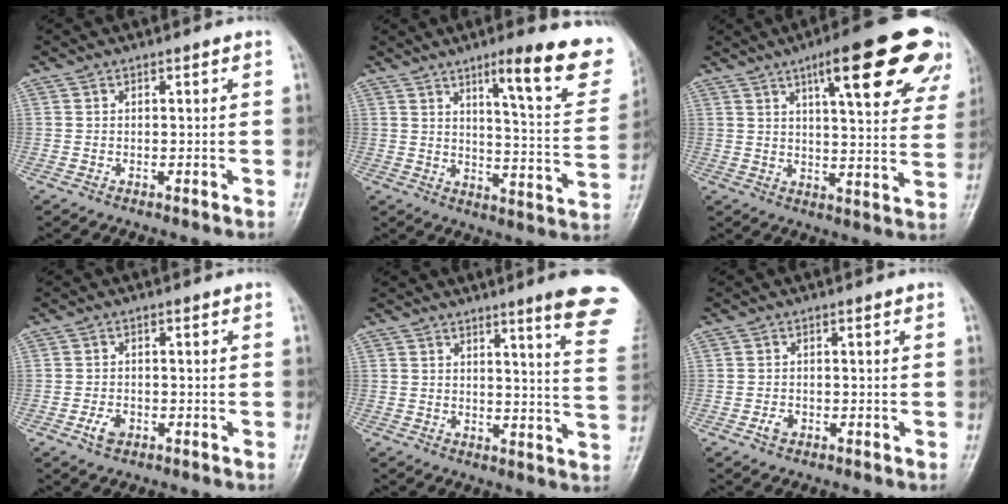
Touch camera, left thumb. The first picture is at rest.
{"total": 18.4, "force": [10.9, 3.3, 14.5], "torque": [-0.151, -0.060, 0.152]}
{"total": 21.0, "force": [11.5, 5.1, 16.8], "torque": [-0.196, -0.030, 0.146]}
{"total": 2.8, "force": [-1.3, 1.9, 1.6], "torque": [-0.028, 0.004, -0.023]}
{"total": 13.3, "force": [8.9, 0.6, 9.9], "torque": [-0.104, -0.055, 0.093]}
{"total": 1.6, "force": [-0.8, 1.2, 0.8], "torque": [-0.013, 0.002, -0.016]}